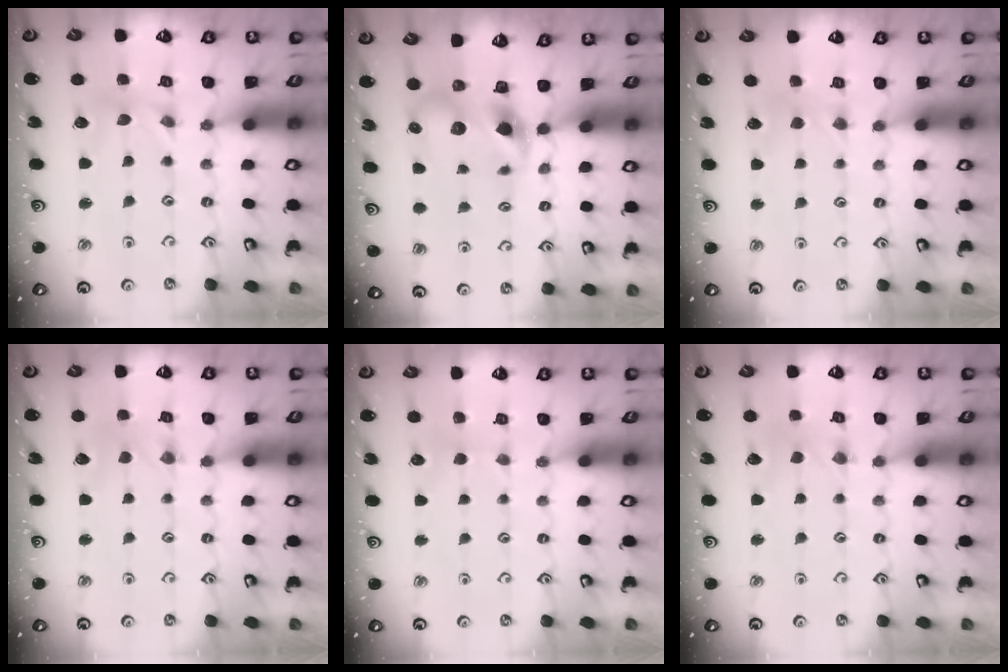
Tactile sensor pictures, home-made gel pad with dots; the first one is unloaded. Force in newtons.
{"total": 6.9, "press": 6.9, "slide": 0.9}
{"total": 3.0, "press": 2.9, "slide": 0.5}
{"total": 0.8, "press": 0.7, "slide": 0.1}
{"total": 2.1, "press": 2.0, "slide": 0.3}
{"total": 0.0}